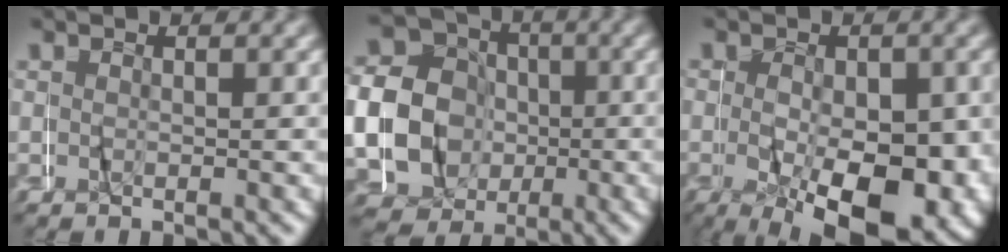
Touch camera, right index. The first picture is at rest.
{"total": 14.1, "force": [-0.8, 13.1, 5.2], "torque": [-0.127, -0.035, -0.018]}
{"total": 10.3, "force": [-3.7, 5.0, 8.2], "torque": [-0.121, -0.030, -0.044]}